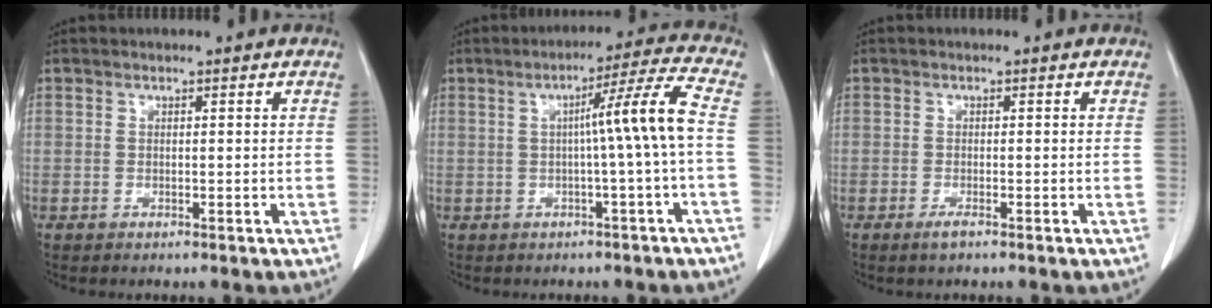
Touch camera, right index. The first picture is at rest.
{"total": 7.8, "force": [-0.2, -2.0, 7.6], "torque": [-0.116, 0.013, 0.000]}
{"total": 1.3, "force": [-0.9, 0.1, 0.9], "torque": [-0.021, -0.003, -0.016]}